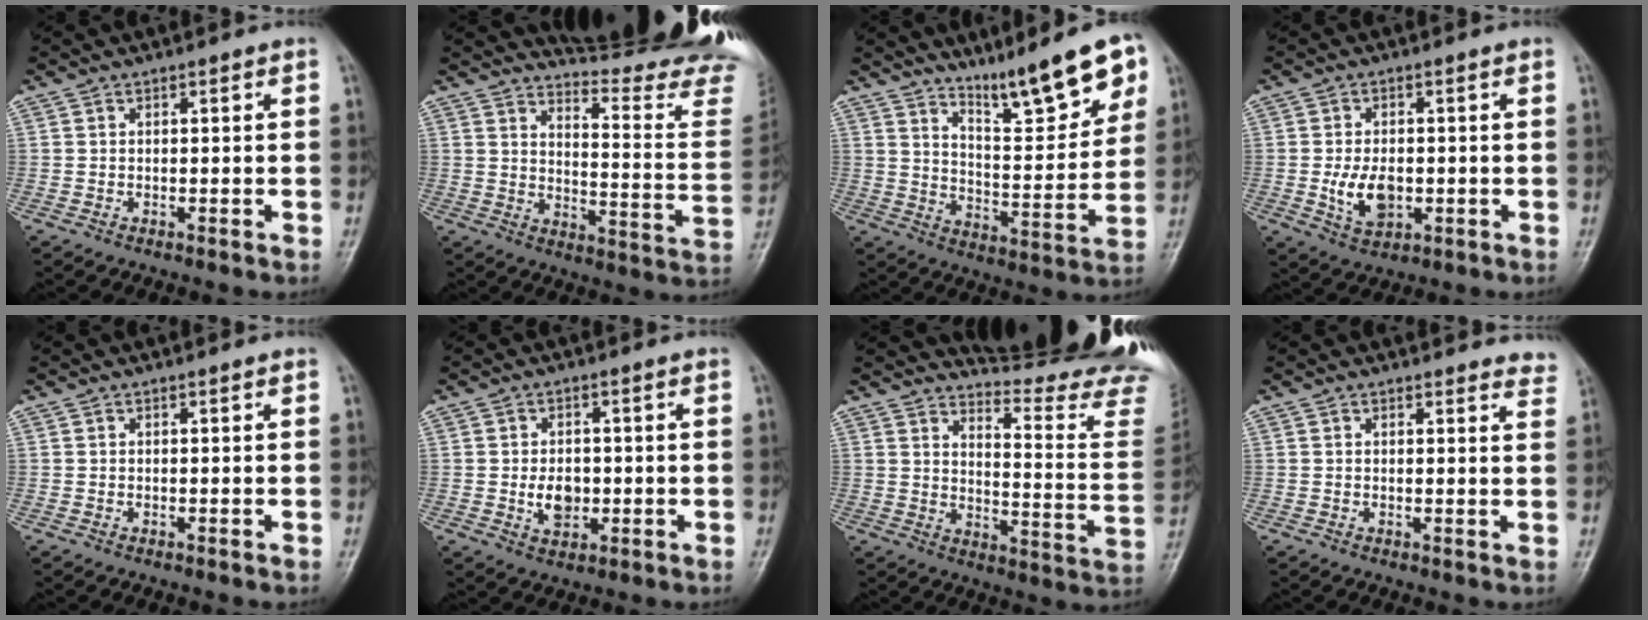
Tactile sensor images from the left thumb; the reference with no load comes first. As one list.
[{"total": 22.6, "force": [21.7, 1.2, 6.2], "torque": [-0.055, -0.223, 0.262]}, {"total": 15.4, "force": [10.4, 3.4, 10.9], "torque": [-0.130, -0.062, 0.169]}, {"total": 6.5, "force": [-0.8, 4.1, 5.0], "torque": [-0.083, -0.006, -0.008]}, {"total": 0.0}, {"total": 4.9, "force": [-0.4, 3.4, 3.4], "torque": [-0.044, -0.001, -0.002]}, {"total": 20.9, "force": [20.4, 0.5, 4.7], "torque": [-0.038, -0.225, 0.244]}, {"total": 5.5, "force": [5.3, 1.3, 0.2], "torque": [0.030, -0.029, 0.031]}]